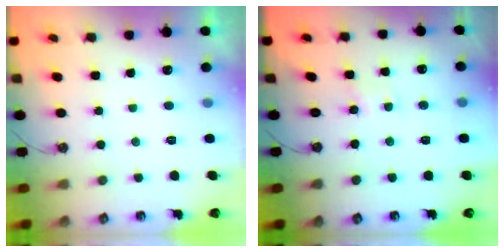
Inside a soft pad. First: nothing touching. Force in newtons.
{"total": 1.9, "press": 1.9, "slide": 0.3}